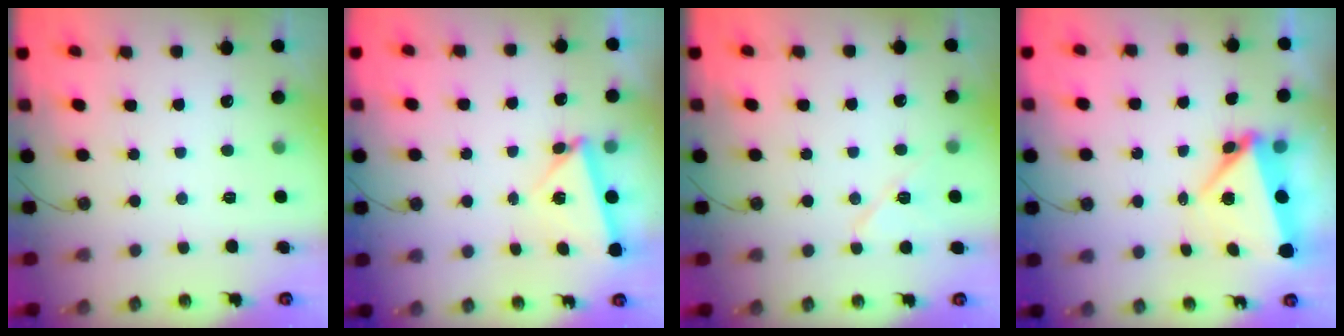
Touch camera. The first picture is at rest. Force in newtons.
{"total": 4.5, "press": 4.0, "slide": 2.0}
{"total": 8.1, "press": 8.0, "slide": 1.2}
{"total": 5.1, "press": 4.8, "slide": 1.7}